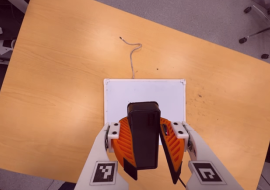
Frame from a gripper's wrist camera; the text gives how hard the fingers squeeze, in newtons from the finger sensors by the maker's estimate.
{"total": 11.0, "left": 10.8, "right": 11.1}